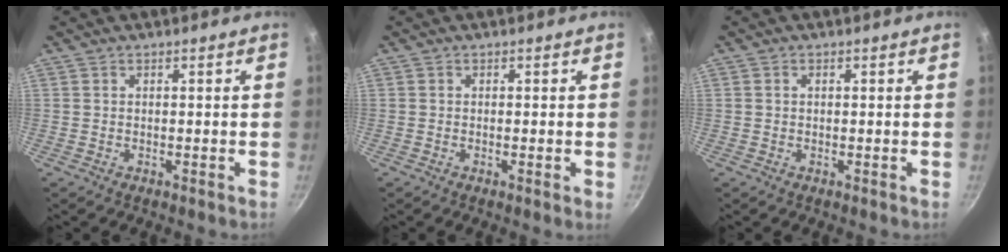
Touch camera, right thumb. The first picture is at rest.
{"total": 0.9, "force": [-0.2, 0.0, 0.9], "torque": [-0.014, -0.002, -0.006]}
{"total": 0.7, "force": [0.1, 0.5, 0.4], "torque": [-0.005, 0.004, 0.001]}